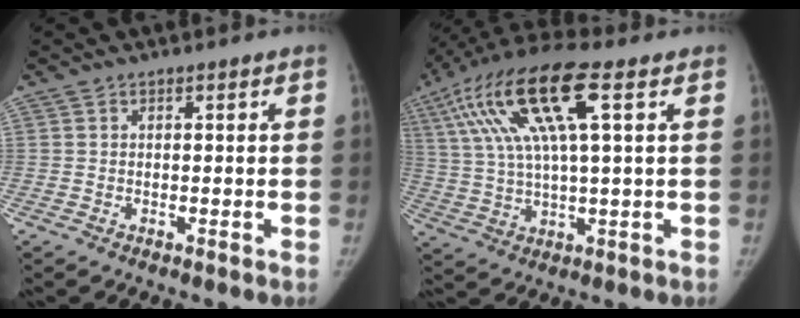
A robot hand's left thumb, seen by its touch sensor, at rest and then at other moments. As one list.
[{"total": 19.0, "force": [7.1, 4.8, 16.9], "torque": [-0.362, 0.016, 0.127]}]